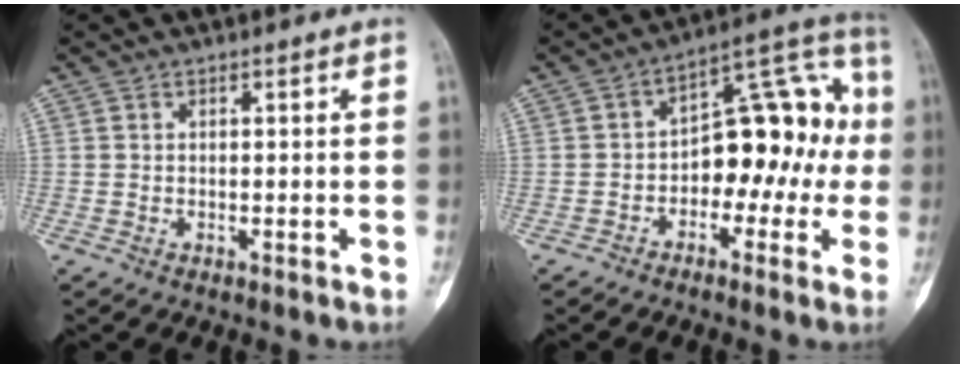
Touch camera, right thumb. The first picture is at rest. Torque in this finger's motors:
{"motor_torque": [1.52, 1.78, 0.73, -0.61, 0.07]}